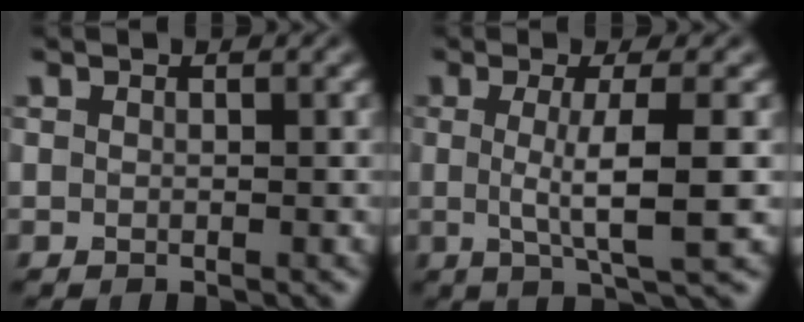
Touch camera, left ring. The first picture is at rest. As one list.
[{"total": 5.2, "force": [0.0, 1.0, 5.1], "torque": [-0.082, -0.003, -0.003]}]